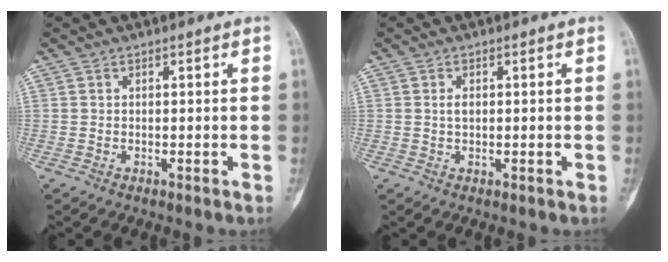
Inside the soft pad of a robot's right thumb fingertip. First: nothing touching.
{"total": 1.6, "force": [0.2, 0.9, 1.3], "torque": [-0.018, 0.000, 0.004]}